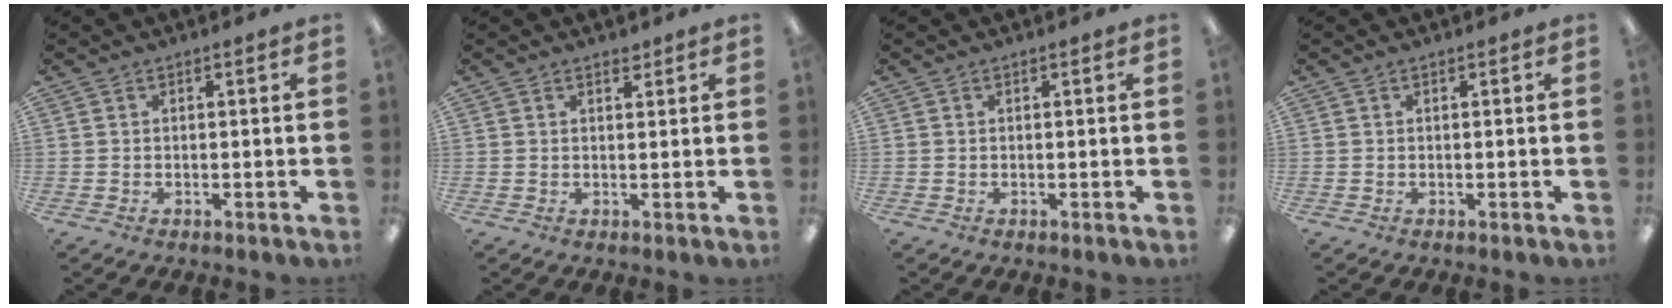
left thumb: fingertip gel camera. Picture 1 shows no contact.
{"total": 1.7, "force": [1.4, 0.6, 0.6], "torque": [-0.004, -0.004, 0.025]}
{"total": 0.0}
{"total": 0.0}